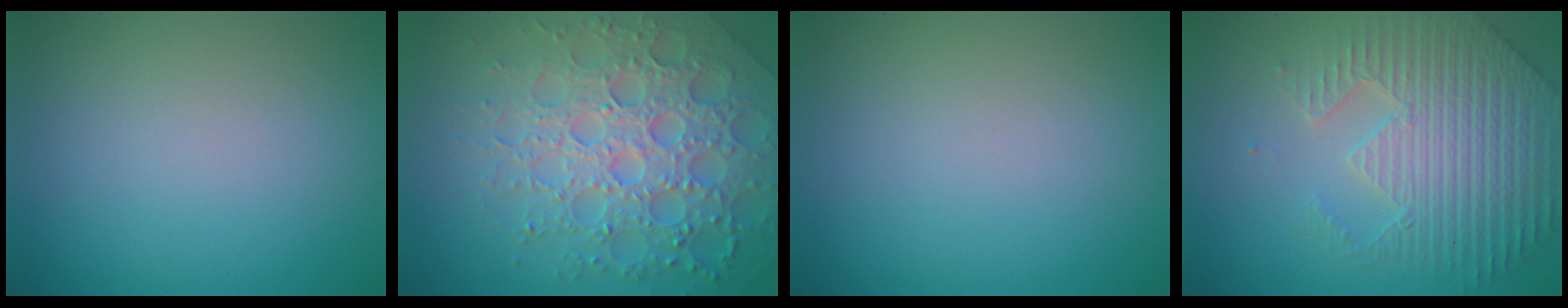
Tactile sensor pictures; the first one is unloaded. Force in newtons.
{"total": 7.3, "press": 7.2, "slide": 1.6}
{"total": 0.0}
{"total": 5.9, "press": 5.0, "slide": 3.2}